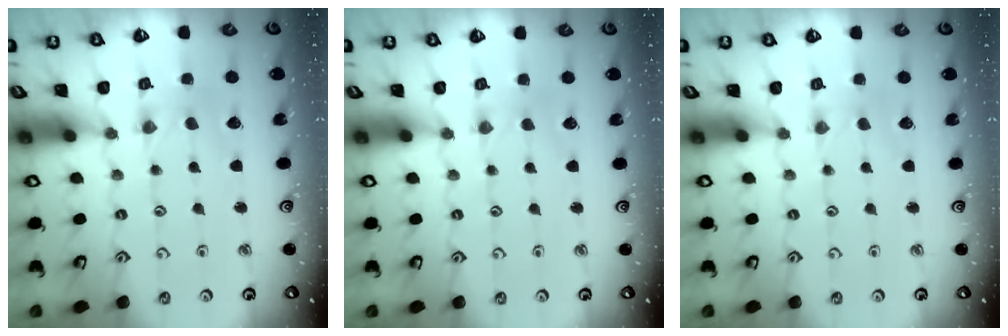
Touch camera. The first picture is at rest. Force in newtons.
{"total": 2.4, "press": 2.4, "slide": 0.4}
{"total": 0.0}